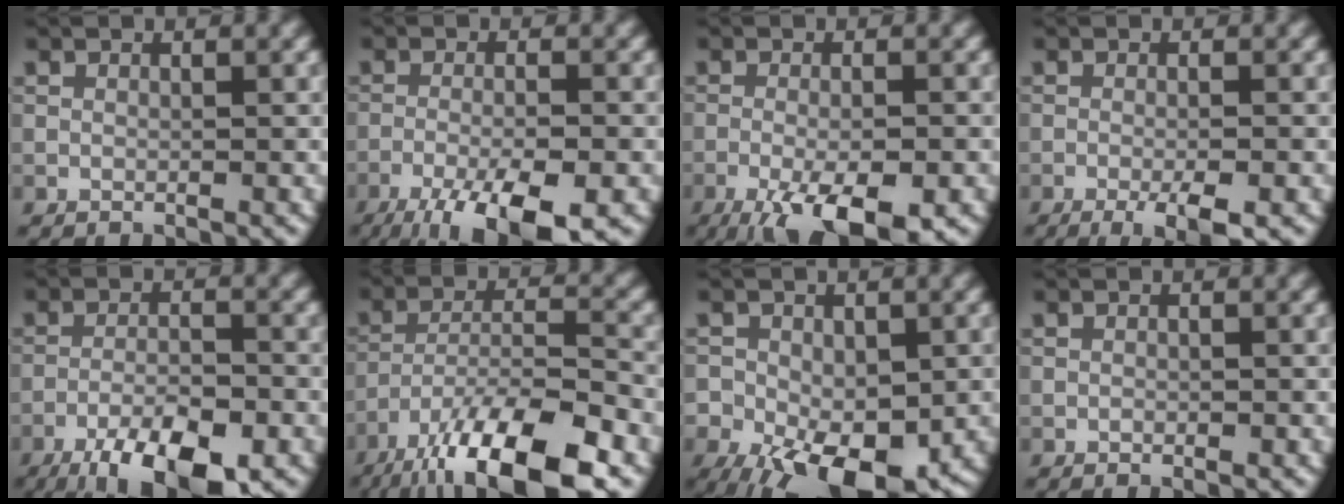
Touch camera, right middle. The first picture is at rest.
{"total": 9.6, "force": [-6.3, 2.5, 6.7], "torque": [-0.119, -0.030, -0.101]}
{"total": 8.0, "force": [-4.5, 2.3, 6.2], "torque": [-0.107, -0.015, -0.074]}
{"total": 3.6, "force": [-1.9, 0.6, 3.0], "torque": [-0.049, -0.001, -0.031]}
{"total": 9.0, "force": [-6.0, 2.6, 6.1], "torque": [-0.105, -0.017, -0.102]}
{"total": 14.0, "force": [-9.7, 4.0, 9.2], "torque": [-0.178, -0.011, -0.171]}
{"total": 11.8, "force": [-5.1, 7.1, 7.8], "torque": [-0.133, -0.041, -0.066]}
{"total": 0.5, "force": [-0.2, 0.3, 0.4], "torque": [-0.005, 0.000, -0.003]}